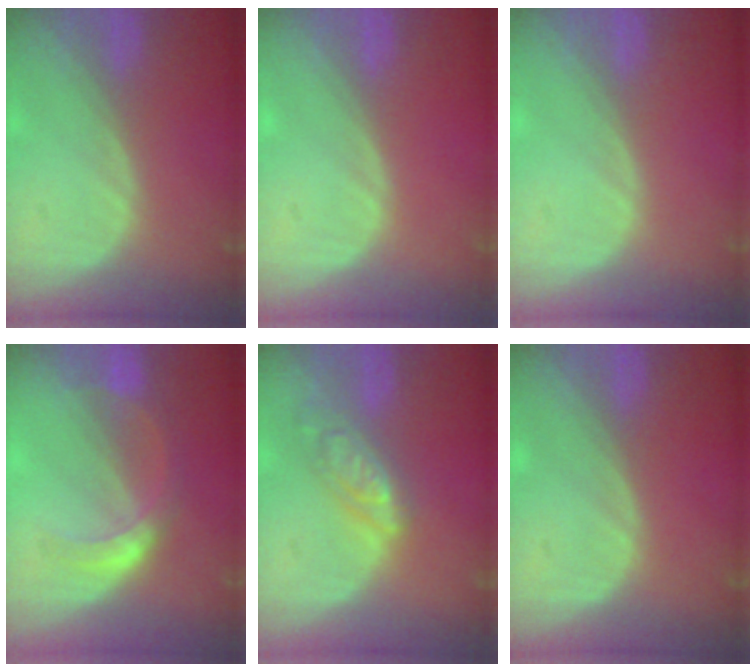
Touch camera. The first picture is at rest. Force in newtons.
{"total": 0.0}
{"total": 0.0}
{"total": 5.6, "press": 5.1, "slide": 2.2}
{"total": 6.2, "press": 5.4, "slide": 3.0}
{"total": 0.0}